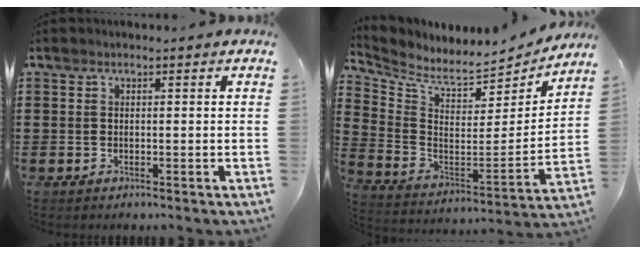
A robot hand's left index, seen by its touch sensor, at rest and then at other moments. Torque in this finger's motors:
{"motor_torque": [2.14, 0.00, 0.26, 0.11]}